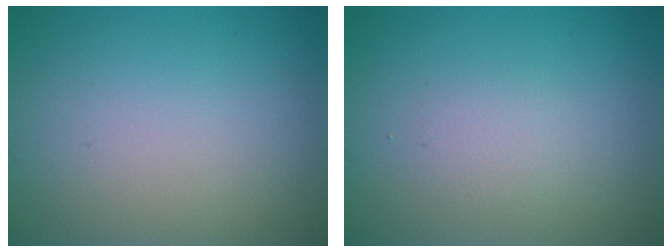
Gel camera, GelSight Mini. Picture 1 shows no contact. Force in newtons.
{"total": 1.2, "press": 1.2, "slide": 0.0}